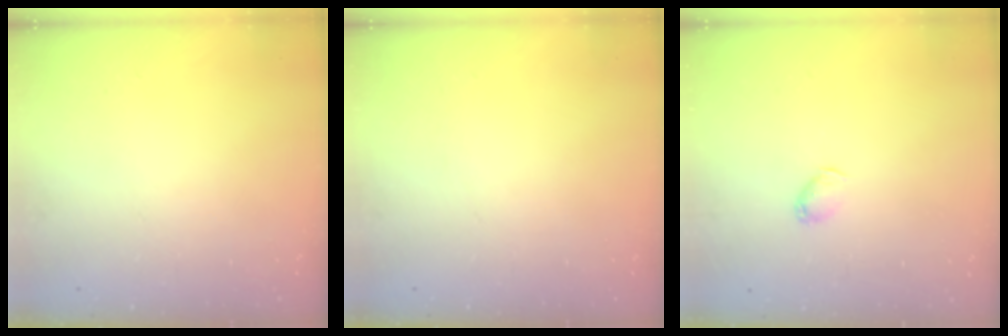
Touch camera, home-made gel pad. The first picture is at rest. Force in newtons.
{"total": 0.0}
{"total": 2.9, "press": 2.8, "slide": 0.6}